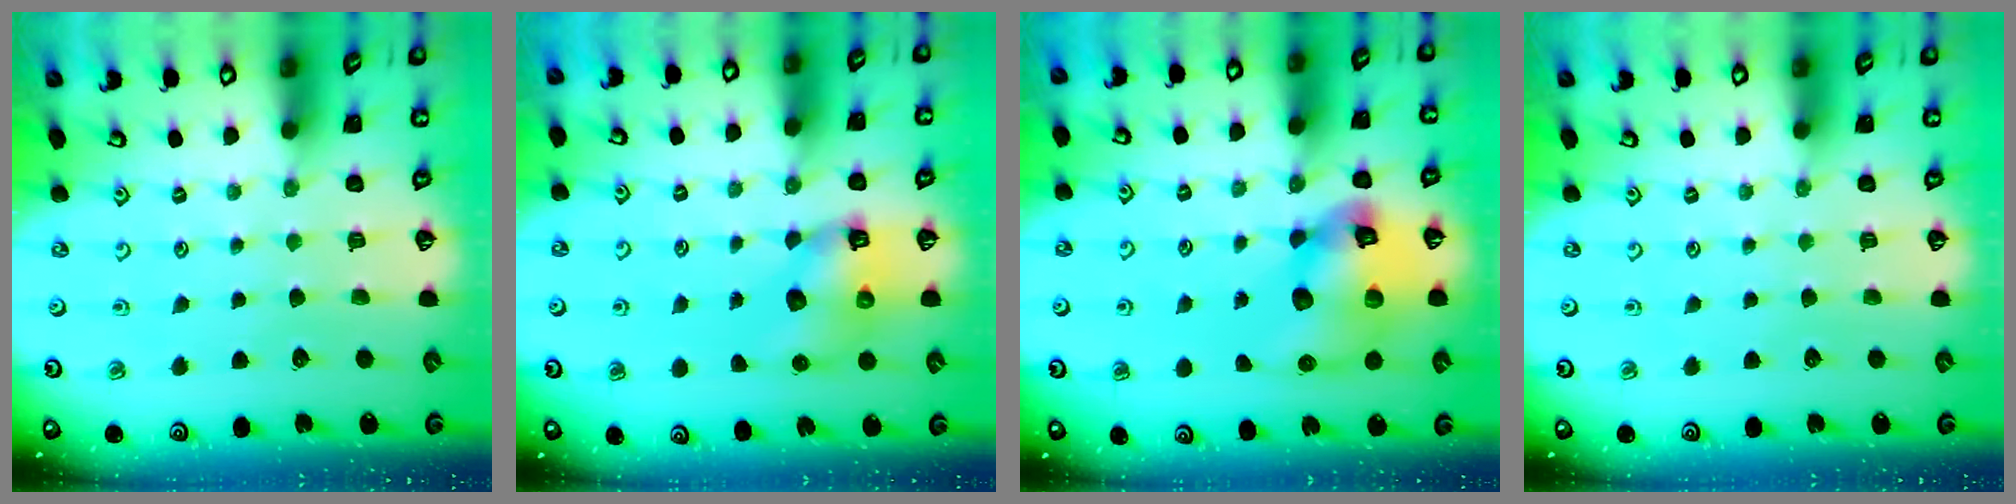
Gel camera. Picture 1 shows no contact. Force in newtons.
{"total": 8.0, "press": 8.0, "slide": 0.8}
{"total": 15.1, "press": 14.9, "slide": 2.3}
{"total": 0.0}